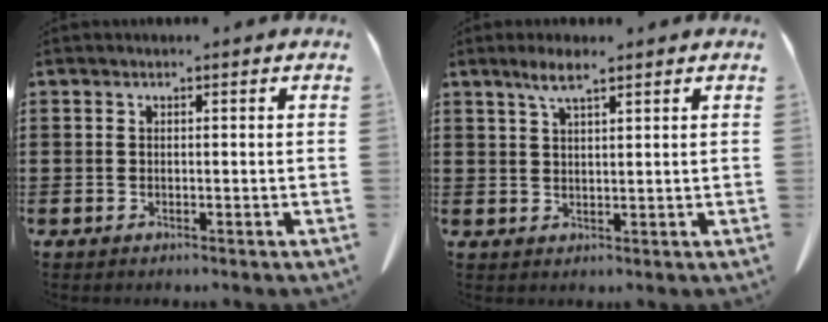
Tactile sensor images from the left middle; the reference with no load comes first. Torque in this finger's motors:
{"motor_torque": [0.05, 0.01, 0.10, 0.04]}